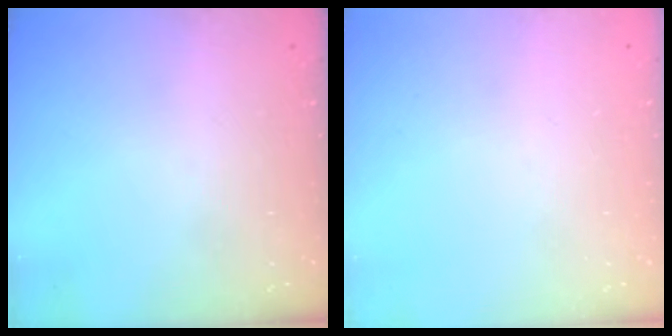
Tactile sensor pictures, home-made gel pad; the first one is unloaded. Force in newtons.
{"total": 0.0}